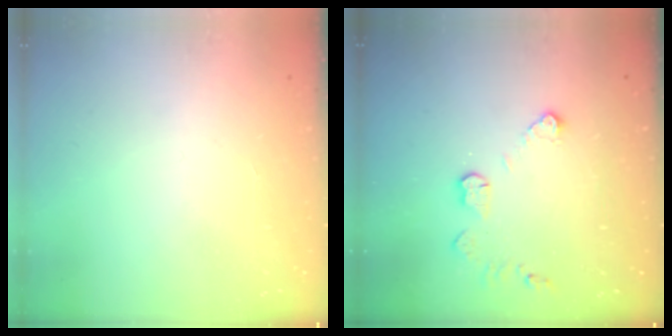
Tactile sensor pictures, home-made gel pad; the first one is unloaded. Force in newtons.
{"total": 5.8, "press": 5.8, "slide": 0.1}